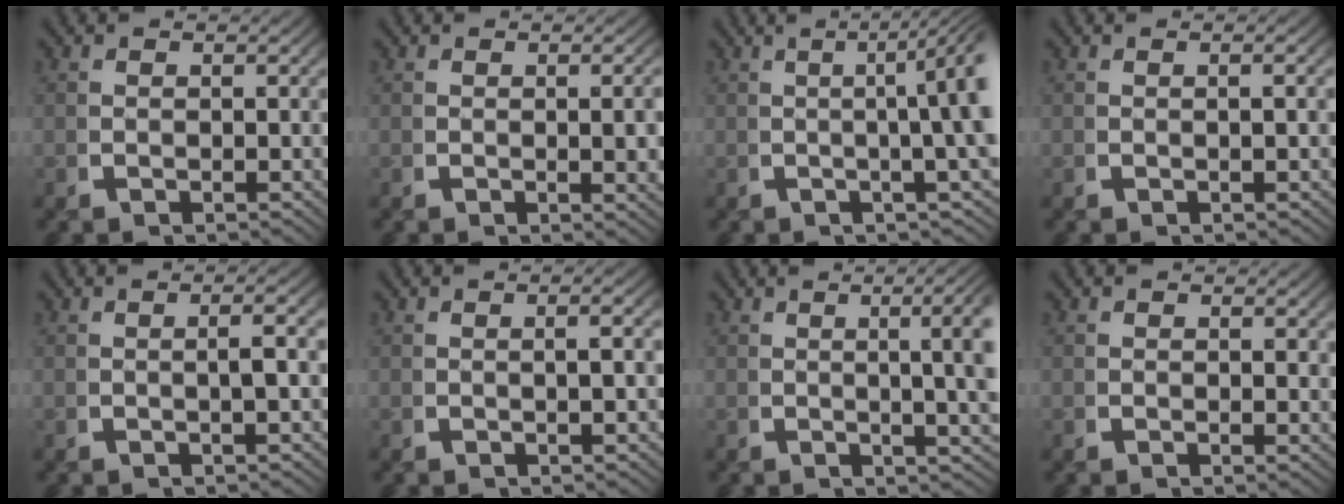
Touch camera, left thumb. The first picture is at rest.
{"total": 2.3, "force": [0.2, 0.5, 2.2], "torque": [-0.031, -0.003, 0.005]}
{"total": 8.9, "force": [1.8, 3.4, 8.0], "torque": [-0.090, 0.028, 0.008]}
{"total": 1.0, "force": [0.1, 0.0, 0.9], "torque": [-0.019, 0.003, 0.003]}
{"total": 2.1, "force": [0.1, 0.0, 2.1], "torque": [-0.040, 0.005, 0.003]}
{"total": 1.6, "force": [0.2, 0.0, 1.6], "torque": [-0.031, 0.004, 0.005]}
{"total": 7.7, "force": [1.7, 2.8, 6.9], "torque": [-0.070, 0.022, 0.012]}
{"total": 0.7, "force": [0.5, 0.3, 0.4], "torque": [-0.009, -0.006, 0.007]}